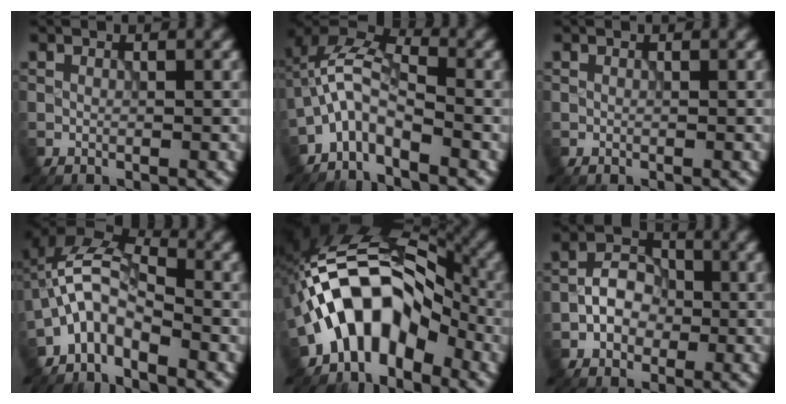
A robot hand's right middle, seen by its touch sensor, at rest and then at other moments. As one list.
[{"total": 5.0, "force": [-3.0, 2.1, 3.4], "torque": [-0.068, 0.013, -0.072]}, {"total": 0.0}, {"total": 5.4, "force": [-2.8, 2.8, 3.8], "torque": [-0.073, 0.012, -0.070]}, {"total": 10.0, "force": [-4.0, 5.9, 7.0], "torque": [-0.100, 0.027, -0.081]}, {"total": 3.6, "force": [-0.9, 2.8, 2.2], "torque": [-0.033, 0.008, -0.021]}]